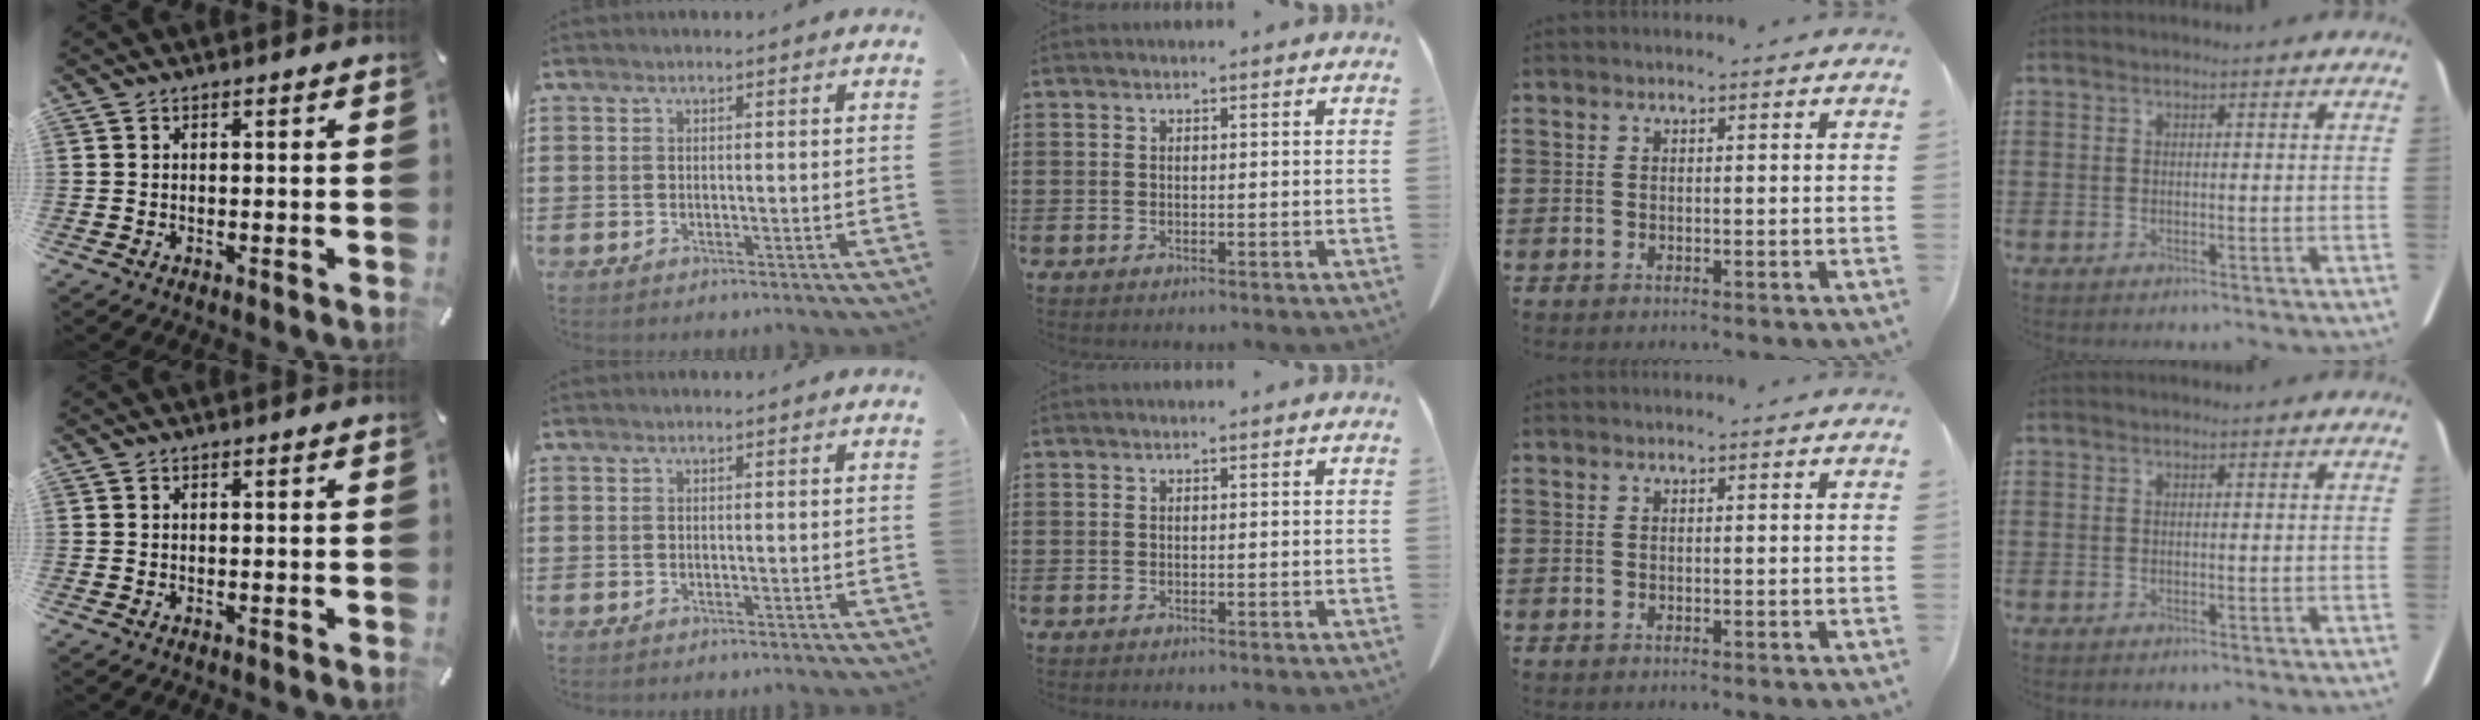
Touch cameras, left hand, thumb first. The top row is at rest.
{}